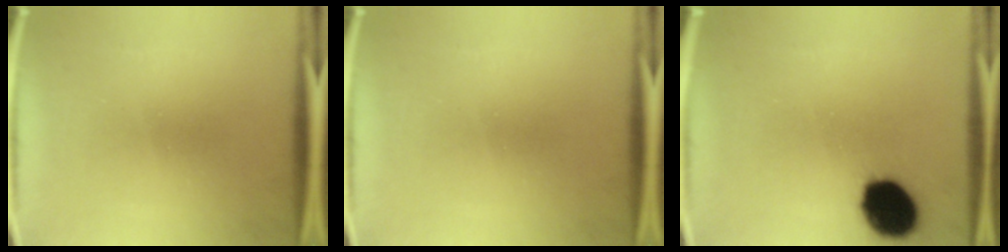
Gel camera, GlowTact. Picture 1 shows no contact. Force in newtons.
{"total": 0.0}
{"total": 13.8}